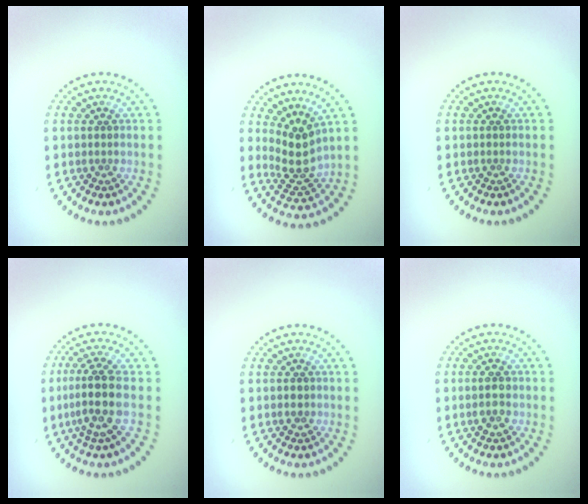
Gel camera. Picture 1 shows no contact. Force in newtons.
{"total": 3.4, "press": 2.8, "slide": 1.9}
{"total": 0.0}
{"total": 3.7, "press": 3.0, "slide": 2.2}
{"total": 1.2, "press": 1.2, "slide": 0.1}
{"total": 2.0, "press": 1.9, "slide": 0.3}